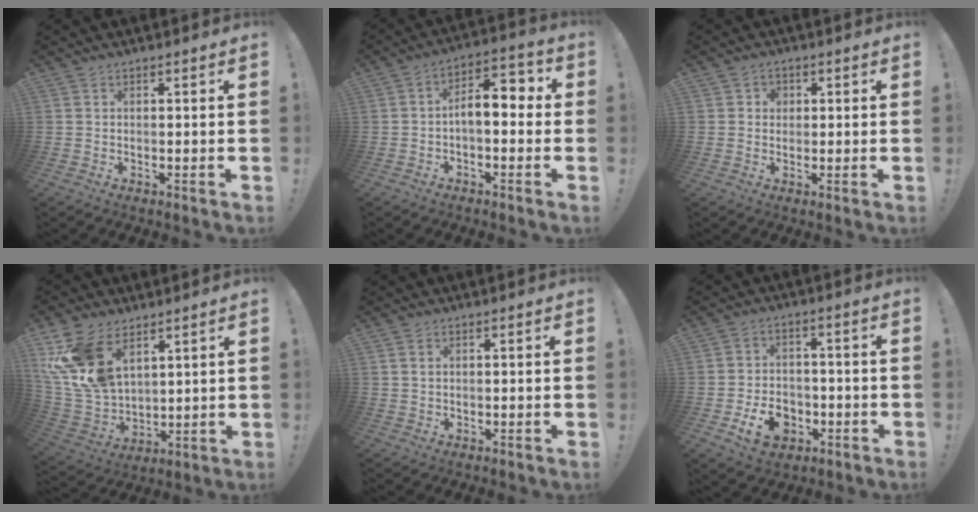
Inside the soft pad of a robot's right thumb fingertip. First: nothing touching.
{"total": 9.4, "force": [-0.3, 4.5, 8.2], "torque": [-0.119, 0.007, -0.006]}
{"total": 2.7, "force": [0.5, 2.5, 0.8], "torque": [-0.003, -0.003, 0.007]}
{"total": 16.8, "force": [8.5, 10.6, 9.9], "torque": [-0.206, -0.055, 0.164]}
{"total": 1.2, "force": [0.5, 0.8, 0.7], "torque": [-0.011, 0.002, 0.008]}
{"total": 9.6, "force": [-4.0, 7.3, 4.8], "torque": [-0.071, 0.030, -0.067]}